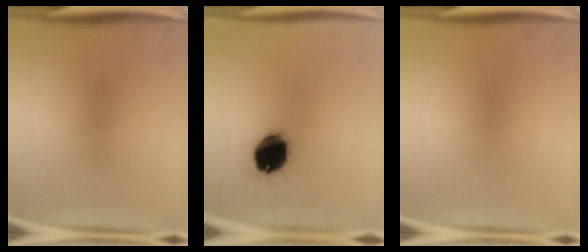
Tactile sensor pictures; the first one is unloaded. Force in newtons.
{"total": 14.8}
{"total": 0.0}